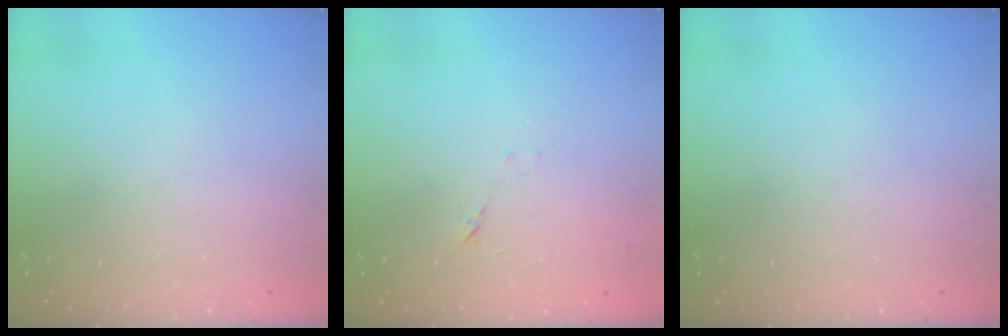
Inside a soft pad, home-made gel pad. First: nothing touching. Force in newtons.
{"total": 6.0, "press": 6.0, "slide": 0.5}
{"total": 0.0}